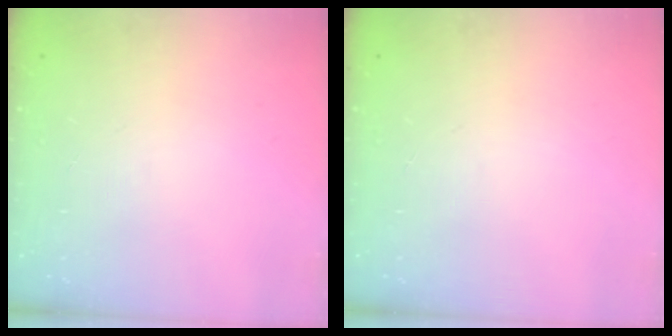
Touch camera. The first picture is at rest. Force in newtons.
{"total": 0.0}